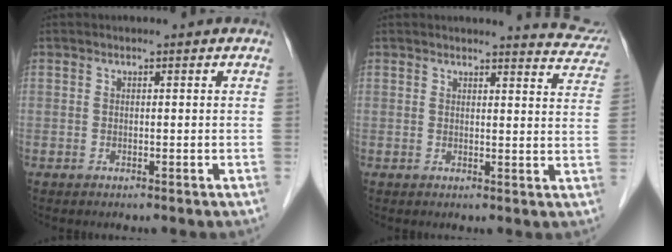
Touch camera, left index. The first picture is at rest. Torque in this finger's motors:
{"motor_torque": [0.14, -0.47, 0.03, 0.00]}